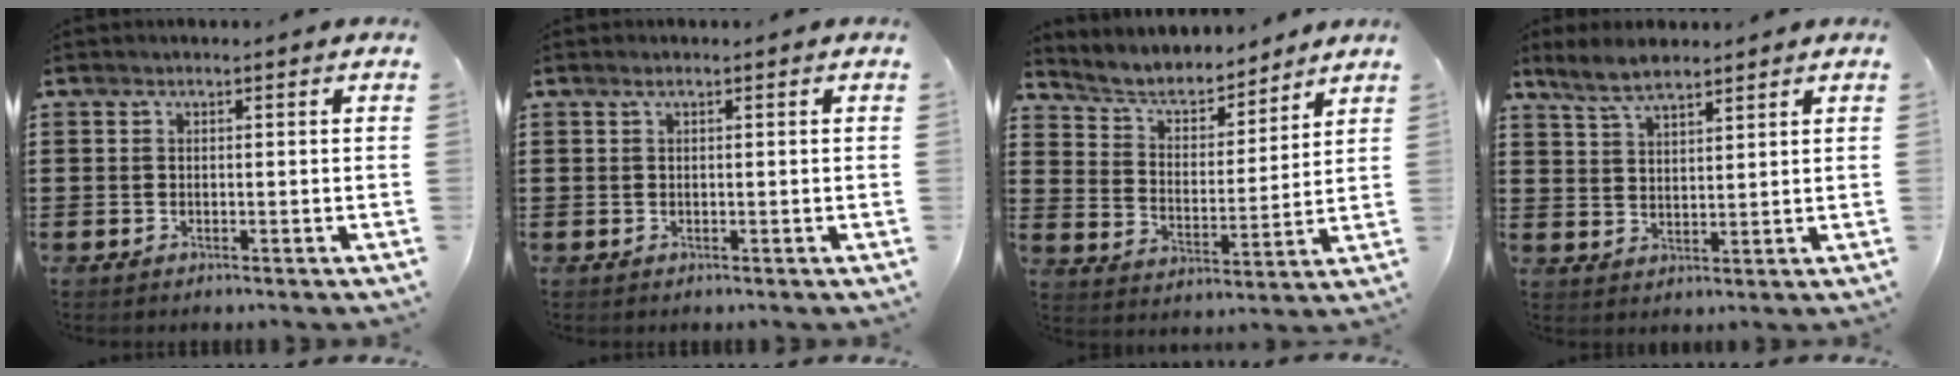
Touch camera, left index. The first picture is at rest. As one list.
[{"total": 0.6, "force": [0.2, 0.1, 0.5], "torque": [-0.009, 0.000, 0.005]}, {"total": 5.6, "force": [5.2, 1.6, 1.5], "torque": [-0.057, -0.031, 0.086]}, {"total": 4.9, "force": [4.2, 1.4, 2.2], "torque": [-0.055, -0.003, 0.078]}]